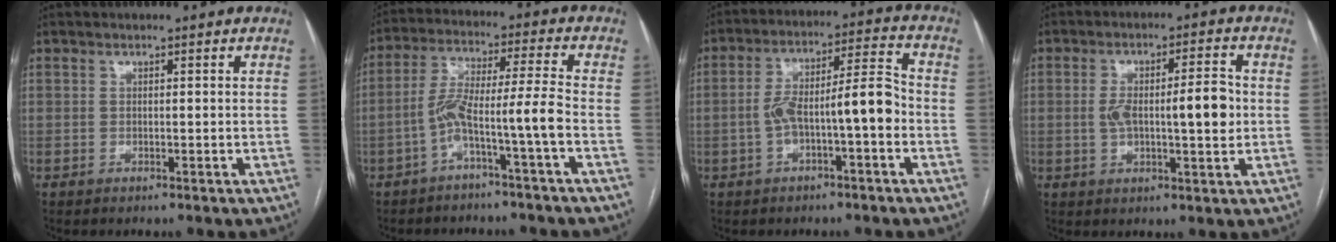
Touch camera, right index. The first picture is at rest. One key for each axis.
{"total": 8.0, "fx": -3.6, "fy": -1.0, "fz": 7.1, "tx": -0.135, "ty": 0.032, "tz": -0.065}
{"total": 9.9, "fx": -2.4, "fy": 1.9, "fz": 9.4, "tx": -0.164, "ty": 0.037, "tz": -0.037}
{"total": 9.3, "fx": 0.1, "fy": 2.5, "fz": 9.0, "tx": -0.148, "ty": 0.016, "tz": 0.005}